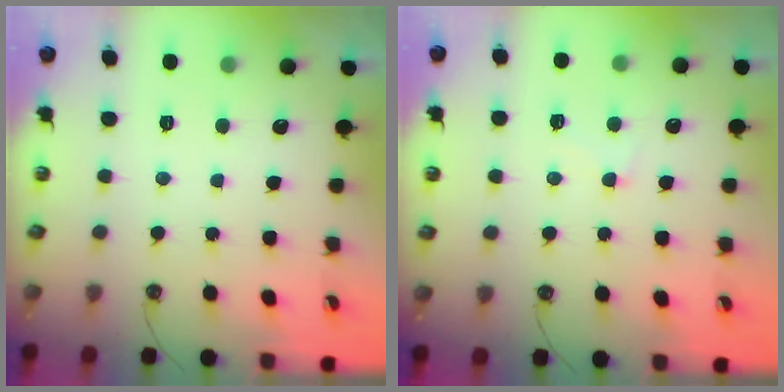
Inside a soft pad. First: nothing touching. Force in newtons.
{"total": 1.3, "press": 1.0, "slide": 0.9}